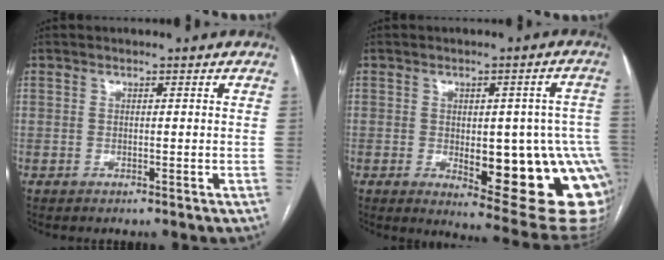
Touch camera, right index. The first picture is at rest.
{"total": 19.9, "force": [-4.4, 6.4, 18.3], "torque": [-0.146, 0.013, -0.029]}